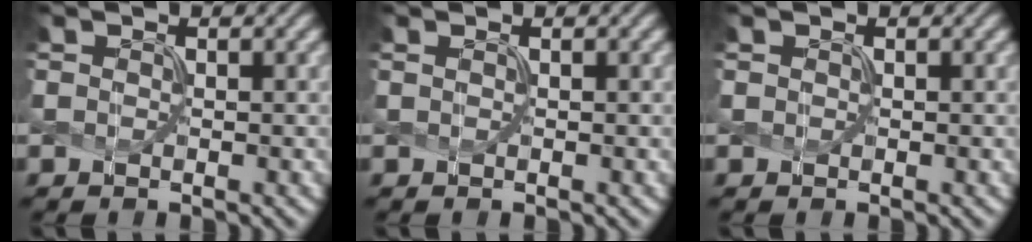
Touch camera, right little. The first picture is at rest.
{"total": 0.9, "force": [0.4, 0.5, 0.6], "torque": [0.003, 0.000, -0.009]}
{"total": 0.0}